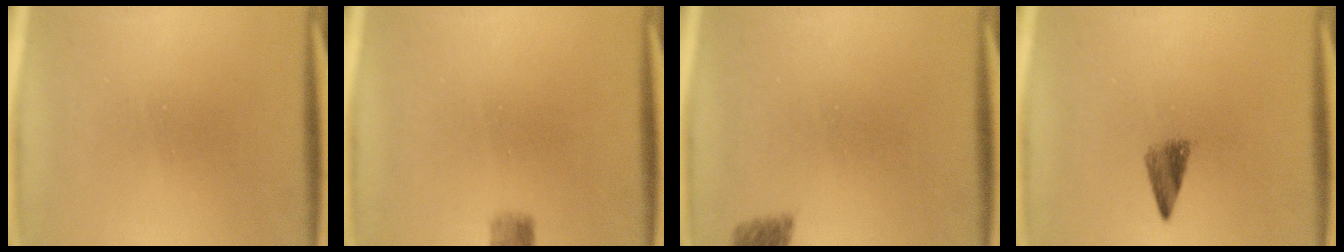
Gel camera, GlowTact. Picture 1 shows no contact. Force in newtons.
{"total": 2.2}
{"total": 2.7}
{"total": 2.7}